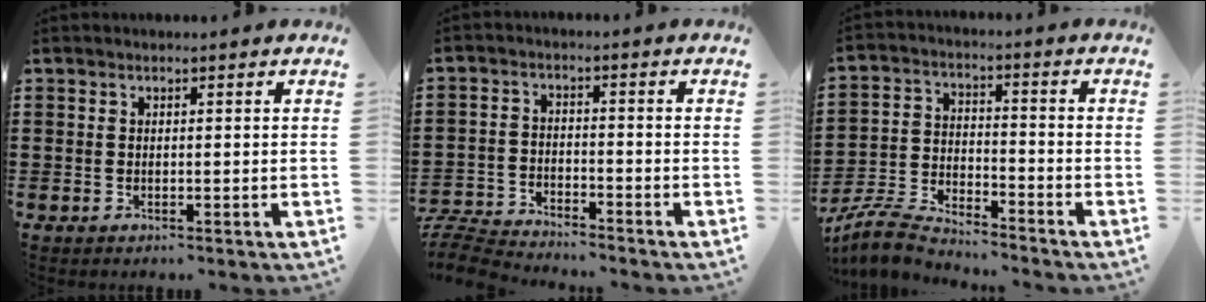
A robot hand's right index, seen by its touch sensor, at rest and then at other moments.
{"total": 5.4, "force": [-5.3, 0.5, 0.4], "torque": [-0.035, -0.003, -0.116]}
{"total": 5.8, "force": [-5.6, 0.5, 1.2], "torque": [-0.047, -0.003, -0.117]}